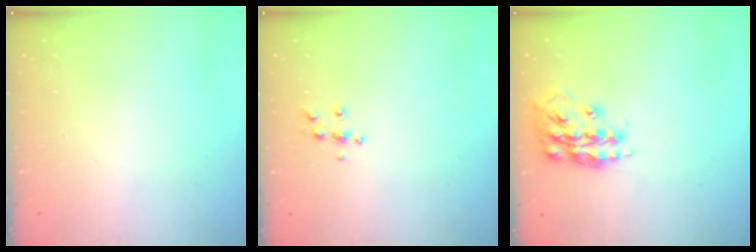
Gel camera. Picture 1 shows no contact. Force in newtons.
{"total": 5.6, "press": 5.6, "slide": 0.4}
{"total": 16.0, "press": 16.0, "slide": 1.2}